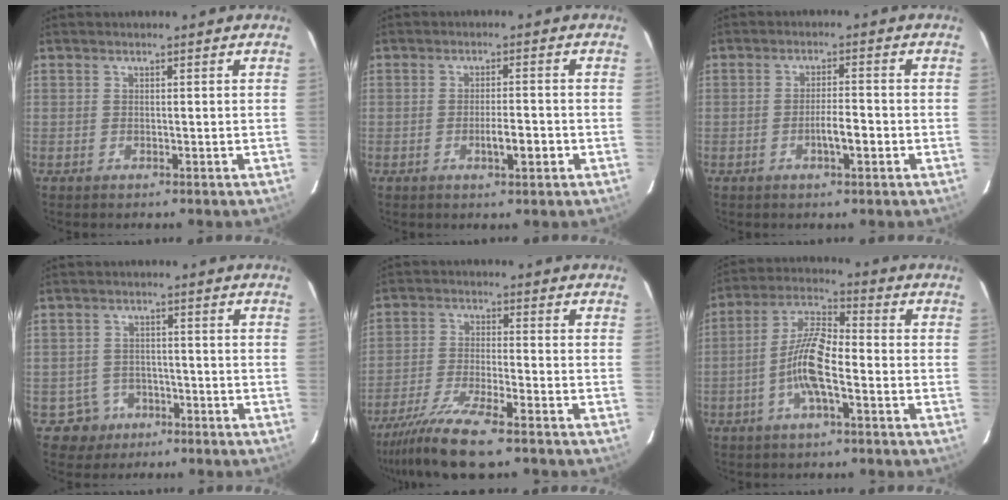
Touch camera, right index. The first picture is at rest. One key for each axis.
{"total": 3.5, "fx": -1.3, "fy": 0.6, "fz": 3.2, "tx": -0.053, "ty": 0.001, "tz": -0.020}
{"total": 3.6, "fx": -1.4, "fy": 0.6, "fz": 3.3, "tx": -0.054, "ty": 0.003, "tz": -0.023}
{"total": 4.5, "fx": -2.0, "fy": 3.9, "fz": -0.5, "tx": 0.012, "ty": 0.014, "tz": -0.027}
{"total": 9.2, "fx": -7.4, "fy": -0.2, "fz": 5.6, "tx": -0.101, "ty": -0.029, "tz": -0.132}
{"total": 9.5, "fx": -2.7, "fy": 2.1, "fz": 8.9, "tx": -0.180, "ty": 0.013, "tz": -0.055}